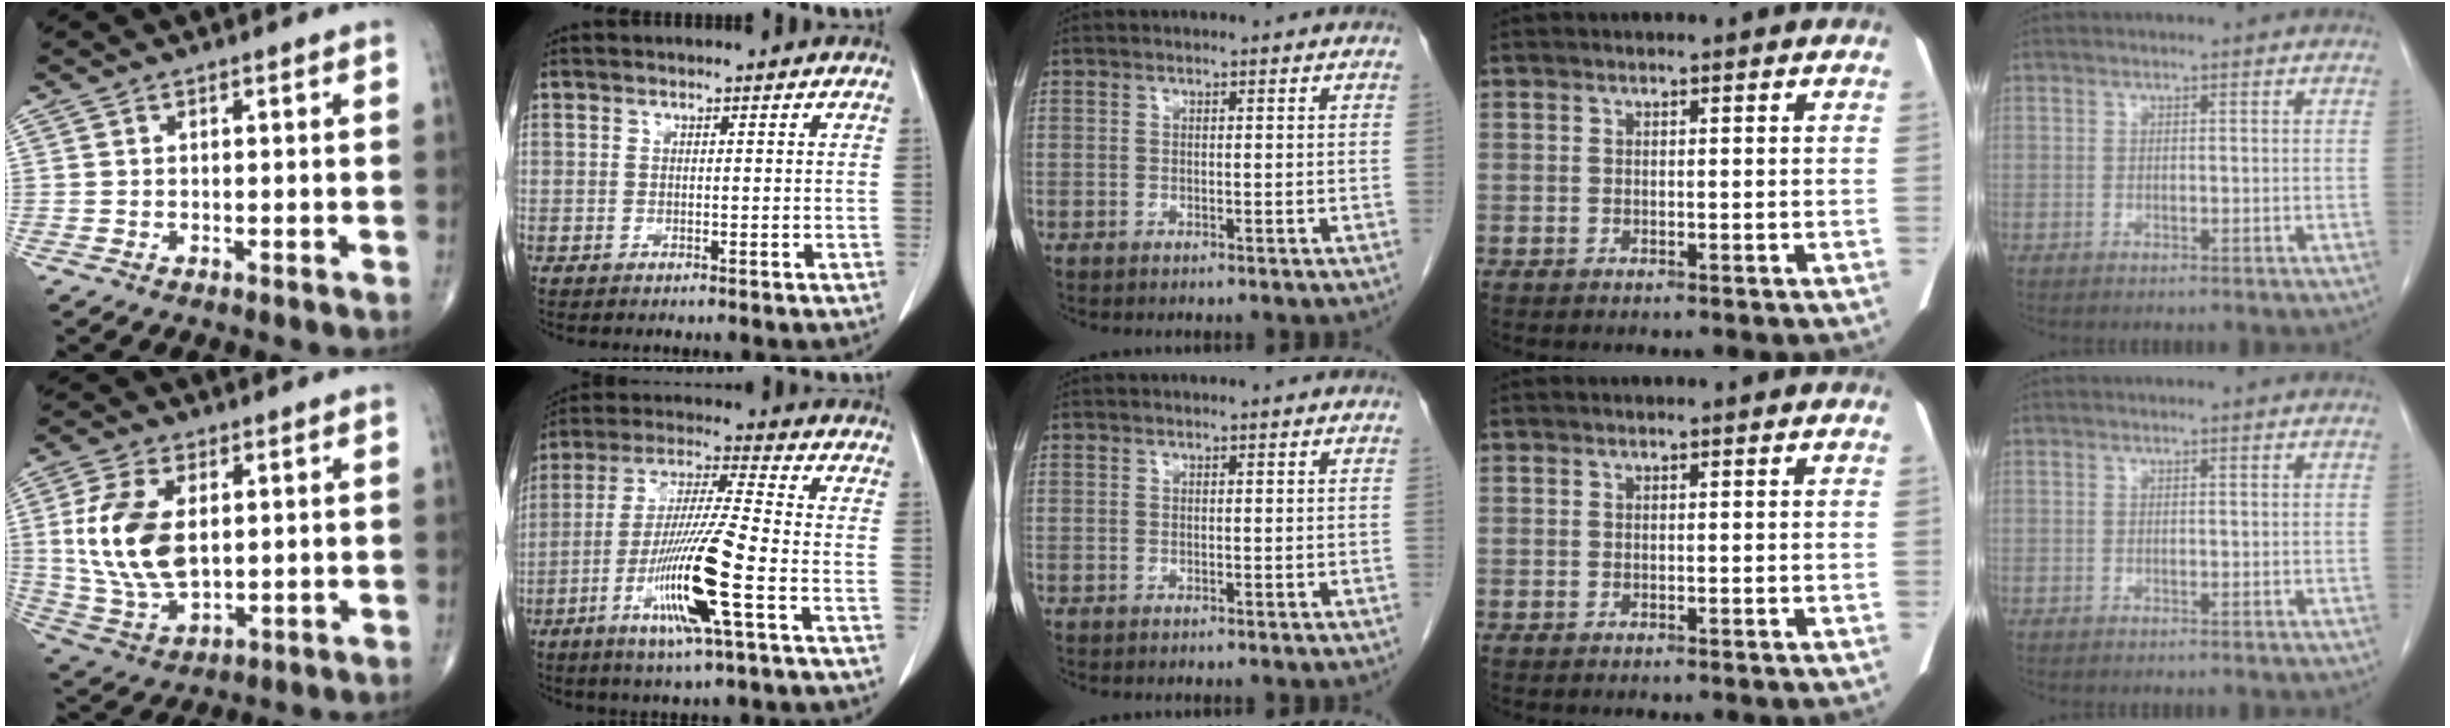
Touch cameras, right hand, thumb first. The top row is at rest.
{"thumb": {"total": 14.6, "force": [2.2, 8.3, 11.8], "torque": [-0.239, -0.011, 0.051]}, "index": {"total": 14.2, "force": [-5.2, -0.3, 13.2], "torque": [-0.265, -0.017, -0.100]}}